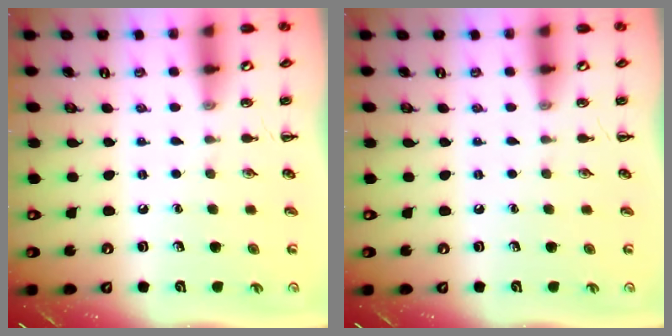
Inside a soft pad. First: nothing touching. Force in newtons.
{"total": 0.0}